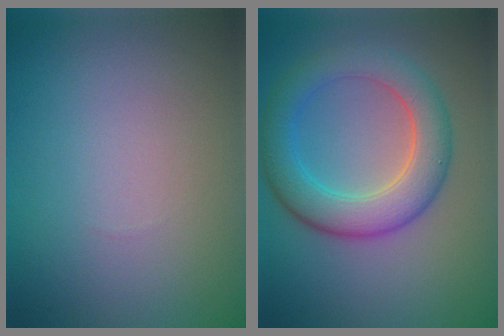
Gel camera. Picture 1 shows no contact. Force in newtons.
{"total": 5.9, "press": 5.9, "slide": 0.1}